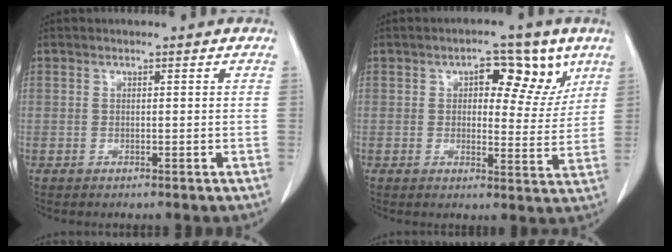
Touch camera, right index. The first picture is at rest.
{"total": 8.0, "force": [3.8, 4.1, 5.8], "torque": [-0.061, 0.008, 0.049]}